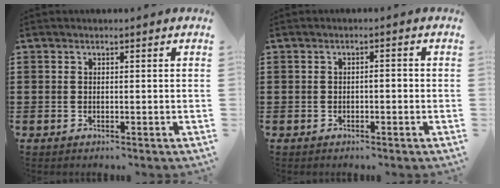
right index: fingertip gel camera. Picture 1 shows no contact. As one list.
[{"total": 1.0, "force": [-0.6, 0.3, 0.7], "torque": [-0.016, -0.004, -0.011]}]